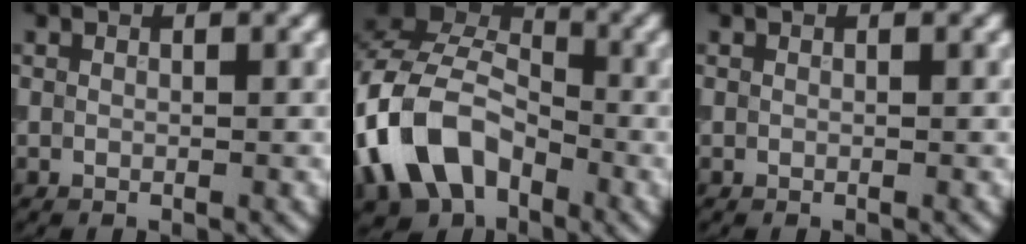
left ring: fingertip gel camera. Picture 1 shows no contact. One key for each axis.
{"total": 10.5, "fx": -4.5, "fy": 7.1, "fz": 6.3, "tx": -0.128, "ty": 0.003, "tz": -0.101}
{"total": 0.0}